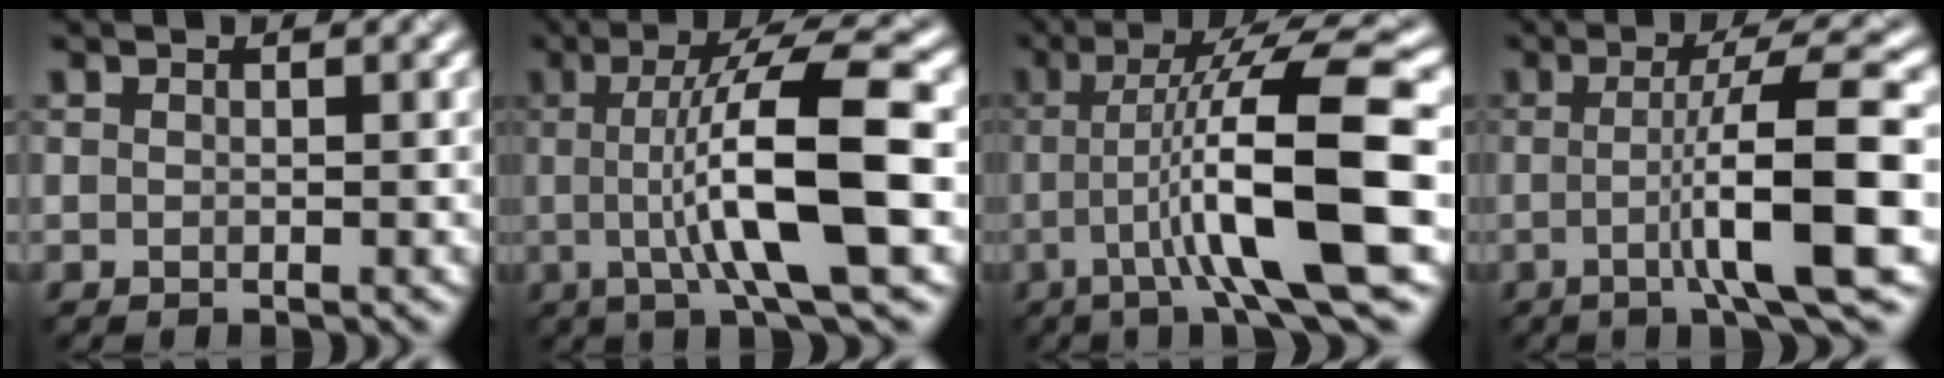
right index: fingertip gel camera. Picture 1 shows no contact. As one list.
[{"total": 10.2, "force": [-1.0, 2.2, 9.9], "torque": [-0.136, 0.011, -0.012]}, {"total": 11.1, "force": [-2.1, 1.8, 10.8], "torque": [-0.153, 0.016, -0.032]}, {"total": 8.8, "force": [-1.6, 1.4, 8.5], "torque": [-0.114, 0.007, -0.018]}]